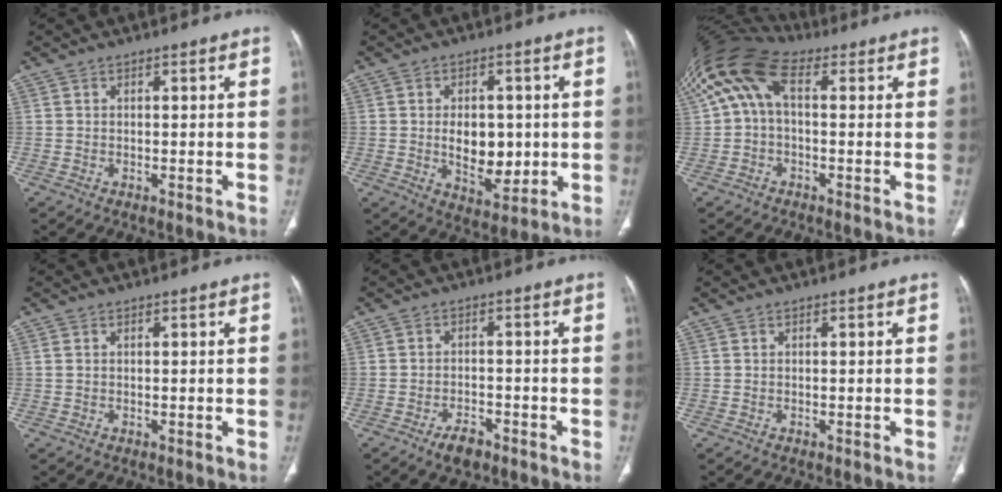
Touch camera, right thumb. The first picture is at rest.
{"total": 10.2, "force": [-0.3, 6.3, 8.0], "torque": [-0.086, -0.009, 0.008]}
{"total": 12.3, "force": [2.7, 7.0, 9.8], "torque": [-0.204, 0.047, 0.041]}
{"total": 0.7, "force": [0.2, 0.4, 0.5], "torque": [-0.019, 0.012, 0.009]}
{"total": 4.2, "force": [-2.8, 2.1, 2.3], "torque": [-0.037, 0.012, -0.044]}
{"total": 0.0}